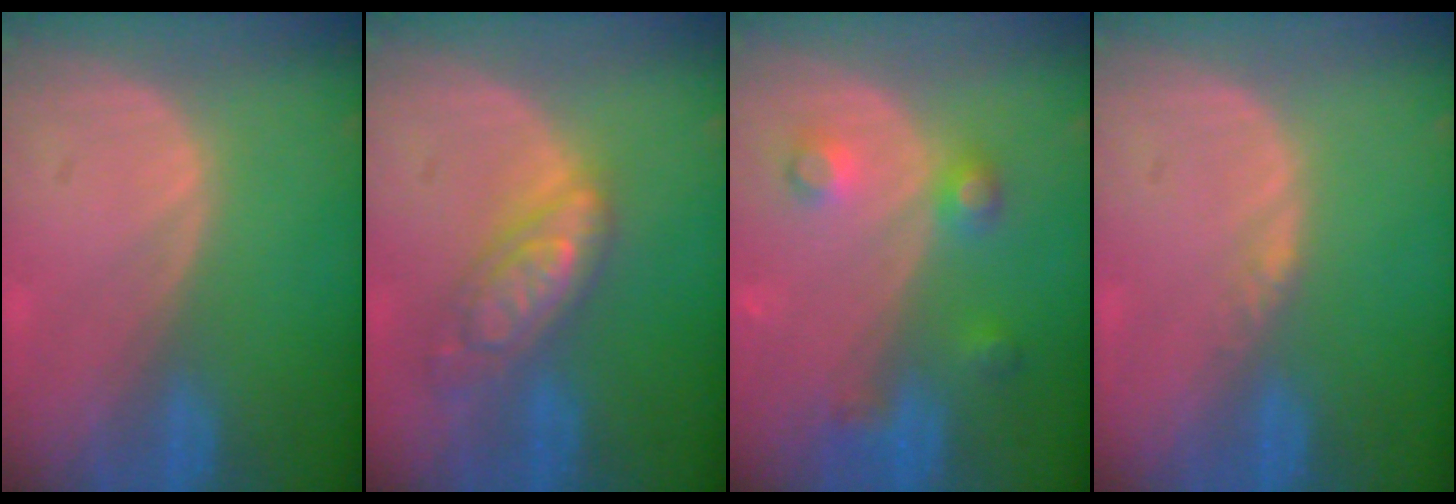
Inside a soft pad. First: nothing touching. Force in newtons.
{"total": 6.7, "press": 6.7, "slide": 0.4}
{"total": 4.5, "press": 4.5, "slide": 0.1}
{"total": 1.0, "press": 0.8, "slide": 0.6}